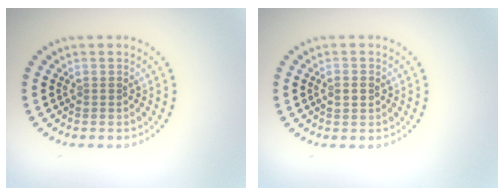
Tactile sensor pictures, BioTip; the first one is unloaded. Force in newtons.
{"total": 1.1, "press": 1.1, "slide": 0.1}